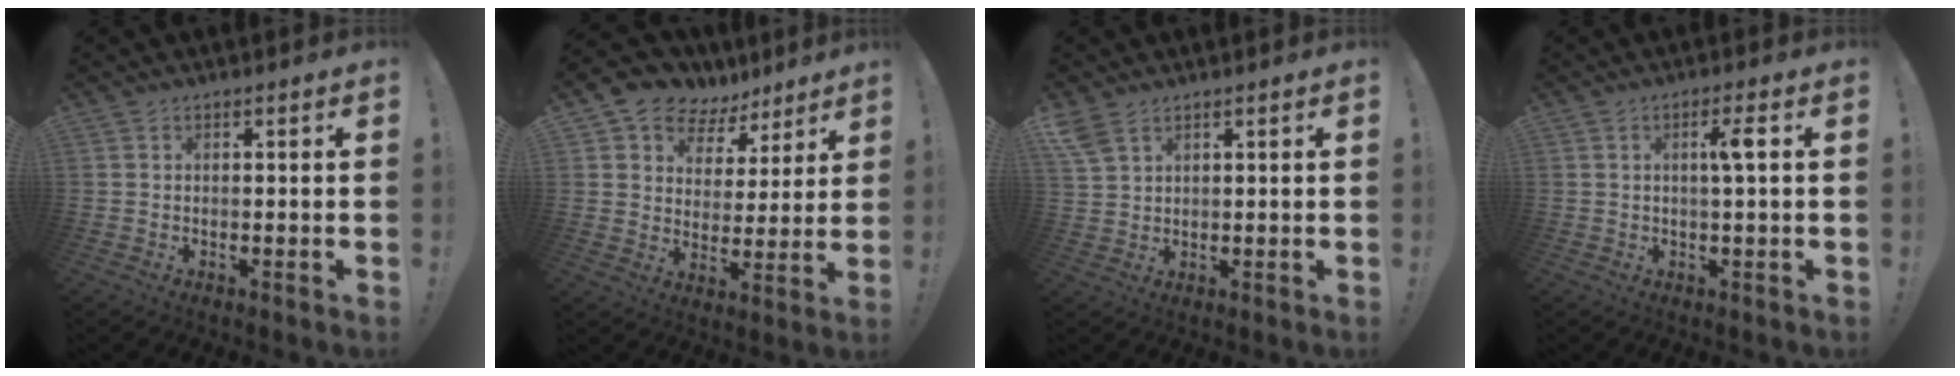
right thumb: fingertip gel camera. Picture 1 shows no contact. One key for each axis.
{"total": 8.6, "fx": 6.0, "fy": 5.9, "fz": 1.5, "tx": -0.029, "ty": -0.051, "tz": 0.115}
{"total": 5.1, "fx": 3.4, "fy": 2.7, "fz": 2.7, "tx": -0.050, "ty": -0.013, "tz": 0.069}
{"total": 4.5, "fx": 0.8, "fy": -0.1, "fz": 4.4, "tx": -0.071, "ty": -0.002, "tz": 0.002}